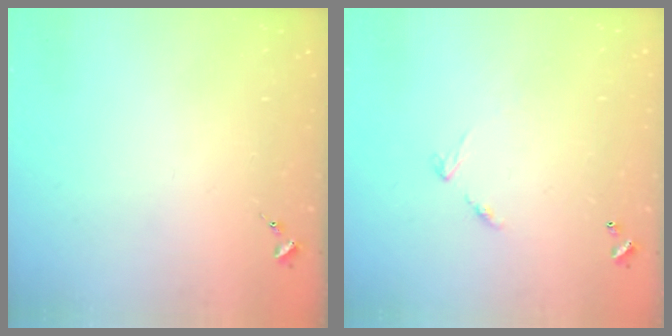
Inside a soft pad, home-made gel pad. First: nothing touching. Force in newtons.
{"total": 6.0, "press": 6.0, "slide": 0.5}